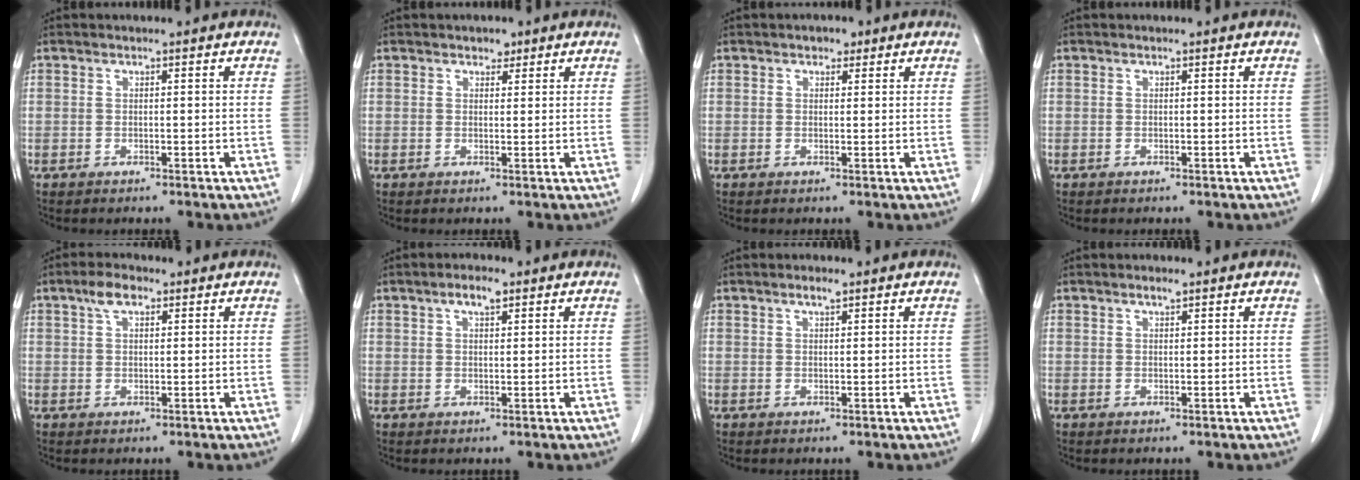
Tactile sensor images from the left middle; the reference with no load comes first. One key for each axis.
{"total": 1.3, "fx": 1.0, "fy": 0.8, "fz": 0.4, "tx": -0.005, "ty": -0.001, "tz": 0.013}
{"total": 1.5, "fx": 1.0, "fy": 0.9, "fz": 0.7, "tx": -0.011, "ty": 0.003, "tz": 0.013}
{"total": 0.0}
{"total": 3.4, "fx": 2.0, "fy": 1.5, "fz": 2.3, "tx": -0.047, "ty": 0.009, "tz": 0.038}
{"total": 2.9, "fx": 1.7, "fy": 0.9, "fz": 2.1, "tx": -0.040, "ty": 0.004, "tz": 0.030}
{"total": 1.5, "fx": 1.0, "fy": 0.3, "fz": 1.0, "tx": -0.020, "ty": 0.000, "tz": 0.019}
{"total": 1.0, "fx": 0.8, "fy": 0.2, "fz": 0.7, "tx": -0.016, "ty": -0.001, "tz": 0.016}